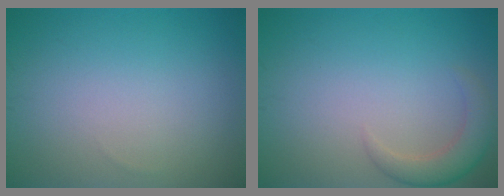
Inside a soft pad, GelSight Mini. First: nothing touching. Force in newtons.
{"total": 2.9, "press": 2.9, "slide": 0.3}